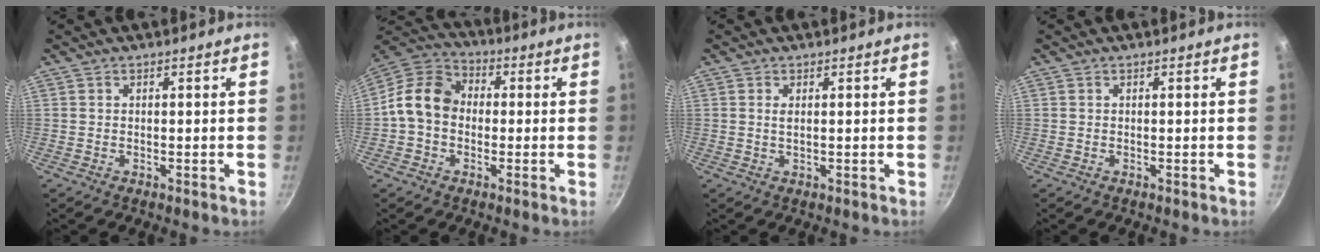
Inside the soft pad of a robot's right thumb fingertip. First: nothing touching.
{"total": 11.0, "force": [-0.6, 8.8, 6.5], "torque": [-0.089, 0.032, -0.036]}
{"total": 1.1, "force": [0.3, 0.5, 0.9], "torque": [-0.022, -0.001, 0.007]}
{"total": 0.0}